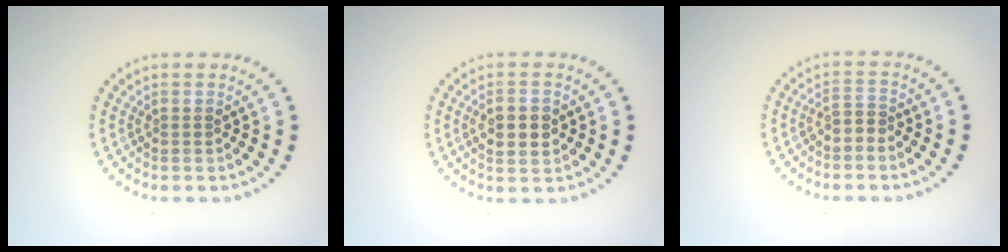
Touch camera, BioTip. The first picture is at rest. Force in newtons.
{"total": 3.1, "press": 3.1, "slide": 0.0}
{"total": 1.4, "press": 1.2, "slide": 0.8}